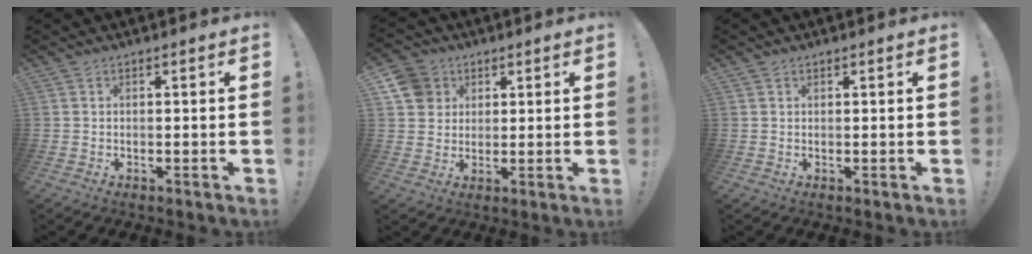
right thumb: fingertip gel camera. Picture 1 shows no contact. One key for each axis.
{"total": 8.1, "fx": 3.3, "fy": 7.1, "fz": 2.0, "tx": -0.021, "ty": -0.019, "tz": 0.068}
{"total": 0.7, "fx": 0.5, "fy": 0.4, "fz": 0.2, "tx": 0.001, "ty": -0.001, "tz": 0.009}